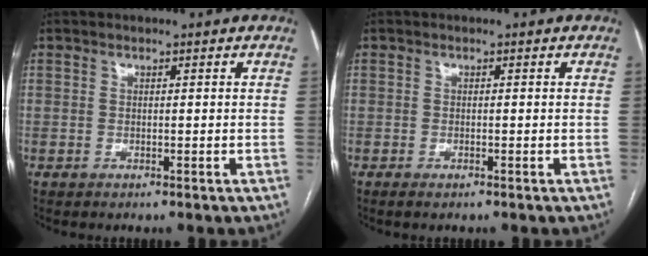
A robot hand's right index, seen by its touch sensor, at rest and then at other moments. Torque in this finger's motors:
{"motor_torque": [0.05, 0.02, 0.04, 0.01]}